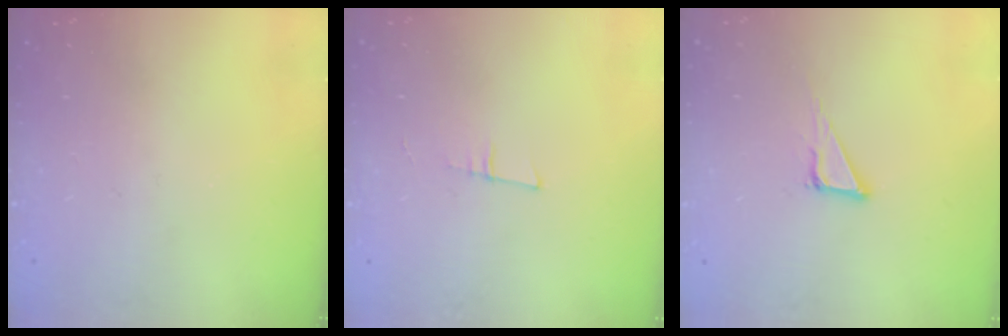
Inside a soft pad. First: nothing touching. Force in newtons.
{"total": 5.6, "press": 4.7, "slide": 2.9}
{"total": 4.7, "press": 4.7, "slide": 0.2}